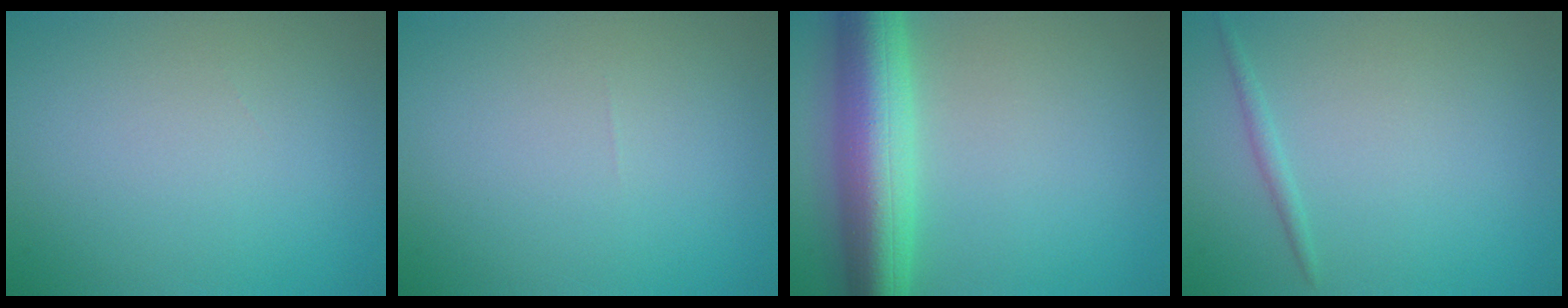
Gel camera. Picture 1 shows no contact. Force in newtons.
{"total": 0.0}
{"total": 8.2, "press": 8.1, "slide": 0.3}
{"total": 0.9, "press": 0.9, "slide": 0.0}